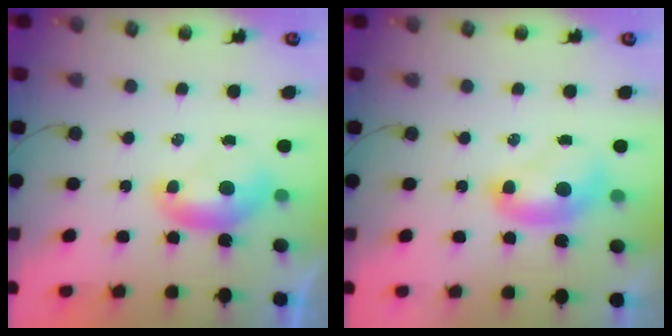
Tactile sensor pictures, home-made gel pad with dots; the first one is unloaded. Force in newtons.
{"total": 2.0, "press": 2.0, "slide": 0.2}